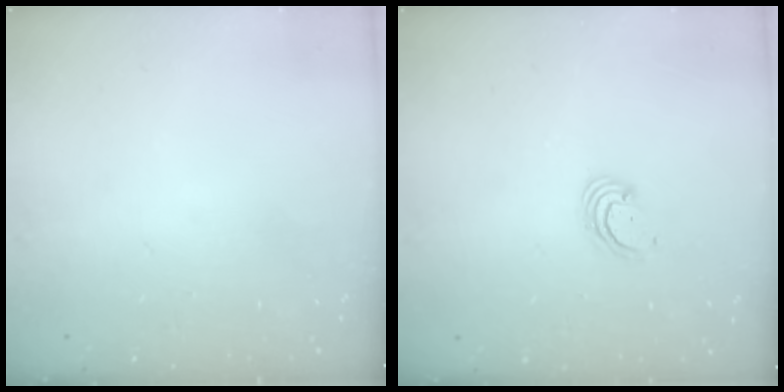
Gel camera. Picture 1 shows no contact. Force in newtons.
{"total": 2.6, "press": 2.6, "slide": 0.3}